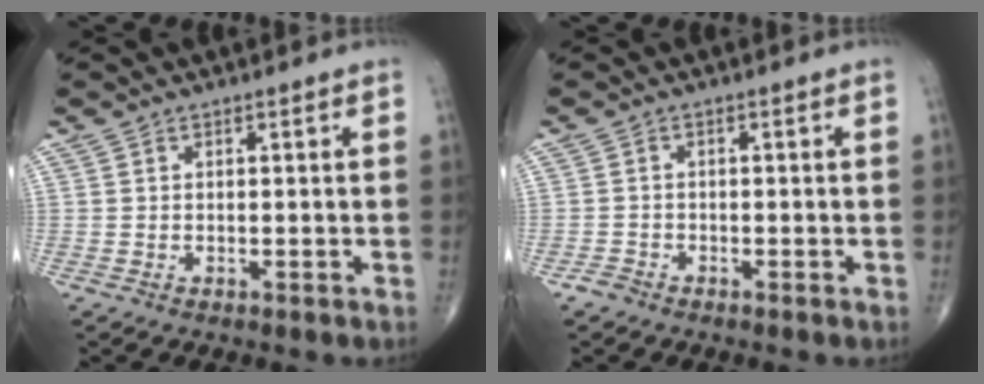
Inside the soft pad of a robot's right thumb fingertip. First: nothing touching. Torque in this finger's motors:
{"motor_torque": [-0.11, 0.16, -0.15, -0.06, -0.02]}